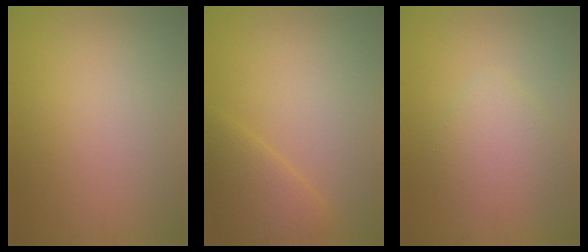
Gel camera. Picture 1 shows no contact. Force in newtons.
{"total": 2.8, "press": 2.8, "slide": 0.1}
{"total": 2.9, "press": 2.9, "slide": 0.2}